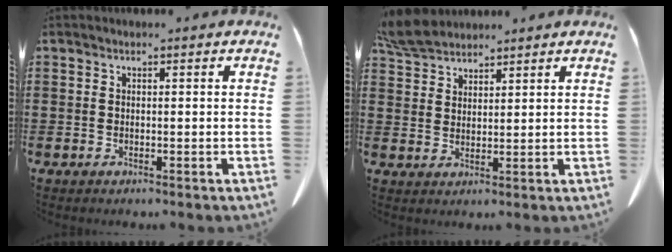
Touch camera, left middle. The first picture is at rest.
{"total": 5.1, "force": [4.6, 1.4, 1.7], "torque": [-0.048, -0.005, 0.090]}